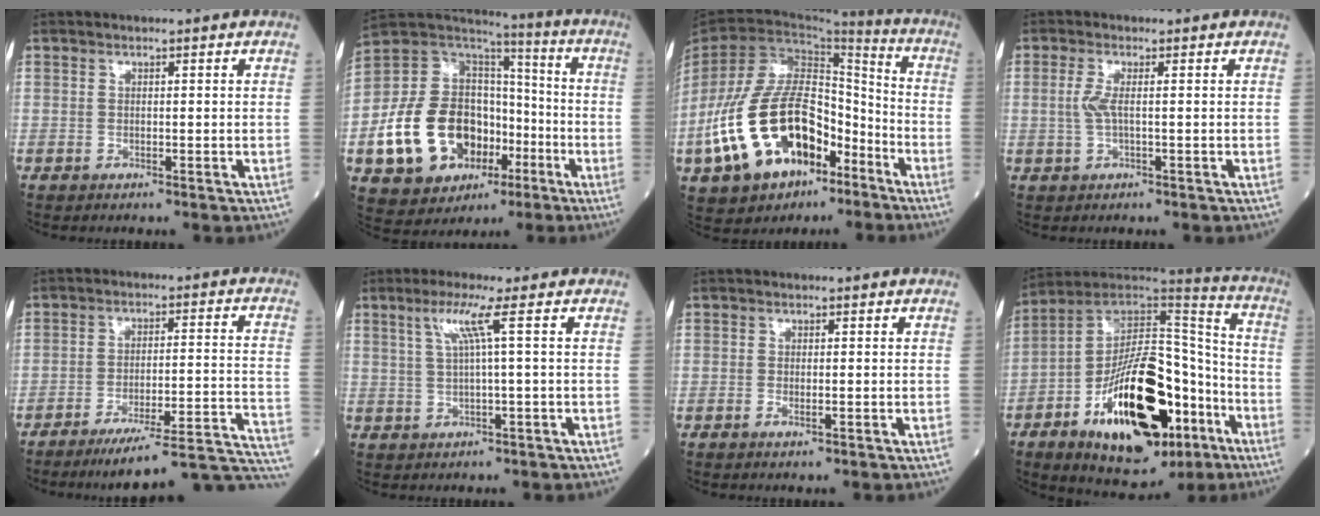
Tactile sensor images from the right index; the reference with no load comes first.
{"total": 19.7, "force": [-6.3, 13.4, 13.1], "torque": [-0.258, 0.033, -0.096]}
{"total": 19.1, "force": [-8.9, 9.8, 13.8], "torque": [-0.280, 0.011, -0.152]}
{"total": 2.5, "force": [0.1, 0.3, 2.5], "torque": [-0.063, -0.001, 0.001]}
{"total": 22.5, "force": [-20.9, -0.4, 8.3], "torque": [-0.036, 0.011, -0.279]}
{"total": 4.2, "force": [1.5, -1.1, 3.8], "torque": [-0.085, 0.006, 0.034]}
{"total": 1.1, "force": [-0.6, 0.2, 1.0], "torque": [-0.019, -0.002, -0.009]}
{"total": 27.0, "force": [-10.9, 10.8, 22.2], "torque": [-0.375, -0.002, -0.164]}